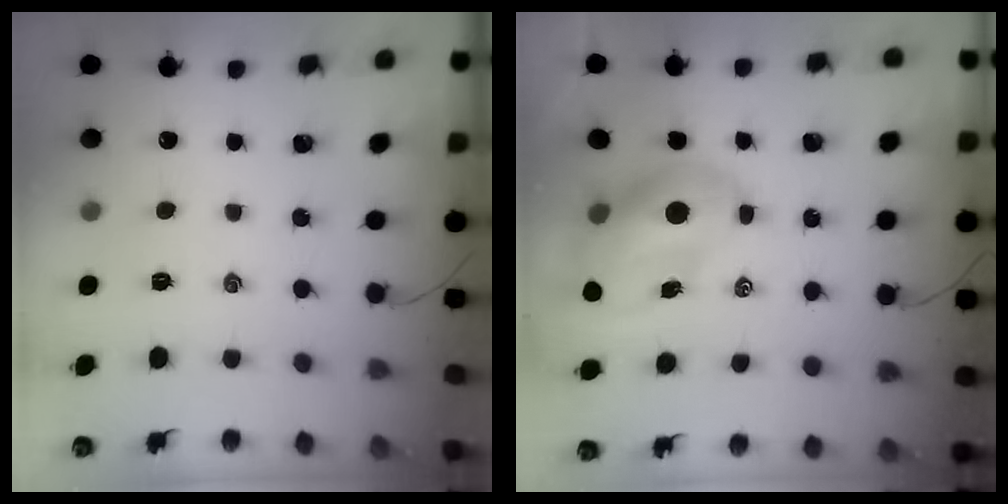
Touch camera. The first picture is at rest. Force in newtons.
{"total": 9.0, "press": 8.7, "slide": 2.4}